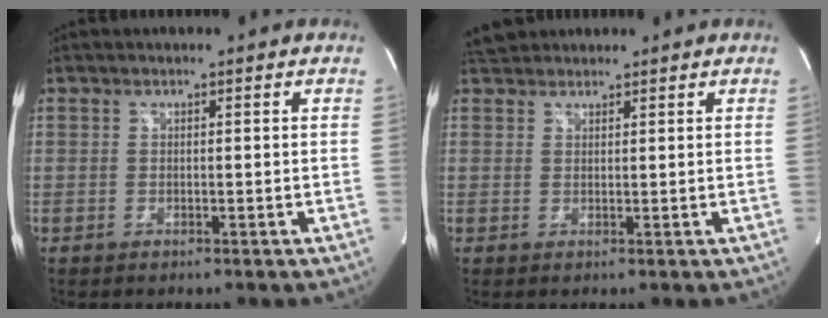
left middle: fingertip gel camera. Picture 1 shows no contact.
{"total": 3.0, "force": [2.7, 1.2, 0.1], "torque": [-0.010, 0.020, 0.049]}